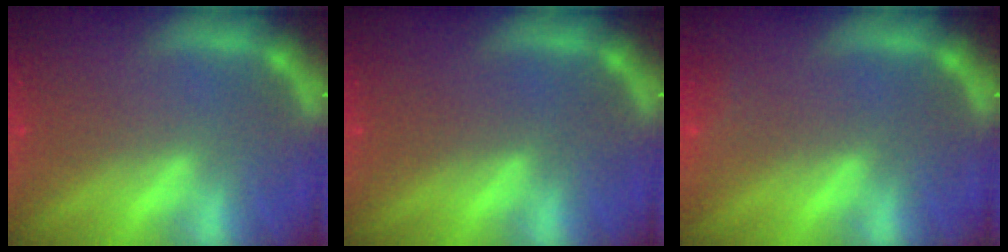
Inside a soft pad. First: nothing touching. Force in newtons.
{"total": 0.0}
{"total": 1.4}